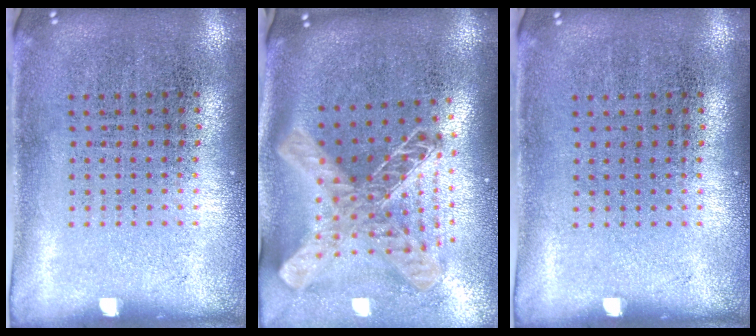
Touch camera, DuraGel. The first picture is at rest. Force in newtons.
{"total": 2.4, "press": 1.8, "slide": 1.6}
{"total": 0.0}